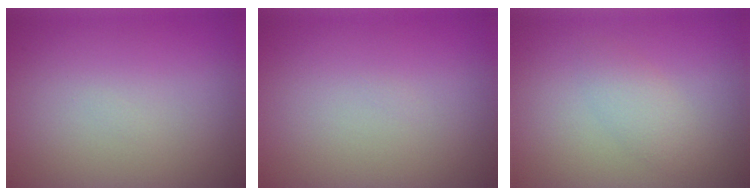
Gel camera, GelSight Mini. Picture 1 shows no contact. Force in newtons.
{"total": 0.0}
{"total": 1.9, "press": 1.9, "slide": 0.1}